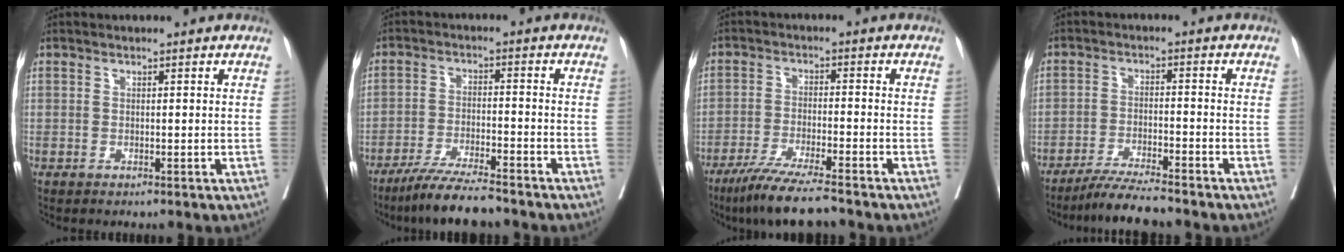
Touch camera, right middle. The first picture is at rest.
{"total": 8.2, "force": [-7.0, 0.1, 4.3], "torque": [-0.071, -0.025, -0.124]}
{"total": 9.0, "force": [-7.3, -0.2, 5.2], "torque": [-0.085, -0.028, -0.127]}
{"total": 6.4, "force": [-5.8, -0.7, 2.6], "torque": [-0.042, -0.022, -0.105]}